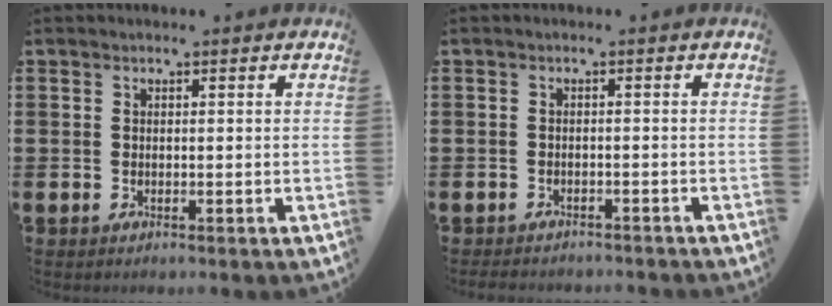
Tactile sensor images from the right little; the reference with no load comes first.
{"total": 1.2, "force": [-1.2, 0.1, 0.0], "torque": [-0.003, 0.002, -0.026]}